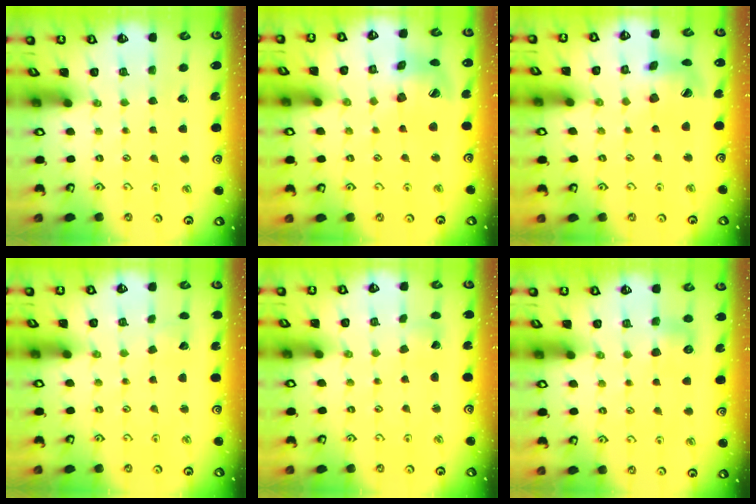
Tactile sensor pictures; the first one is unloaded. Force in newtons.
{"total": 15.8, "press": 15.6, "slide": 2.4}
{"total": 13.1, "press": 13.0, "slide": 1.8}
{"total": 2.7, "press": 2.7, "slide": 0.3}
{"total": 1.0, "press": 1.0, "slide": 0.1}
{"total": 6.7, "press": 6.7, "slide": 0.5}